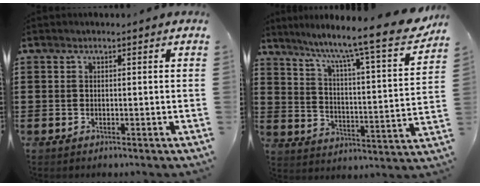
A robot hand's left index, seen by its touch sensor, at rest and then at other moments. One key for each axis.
{"total": 8.8, "fx": 7.4, "fy": -0.3, "fz": 4.7, "tx": -0.105, "ty": -0.064, "tz": 0.111}